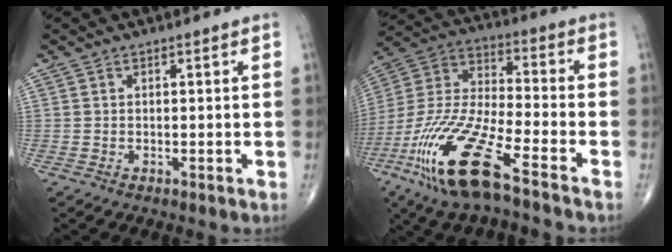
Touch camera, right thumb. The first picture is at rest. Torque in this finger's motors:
{"motor_torque": [0.70, 0.77, 1.83, -0.94, 0.21]}